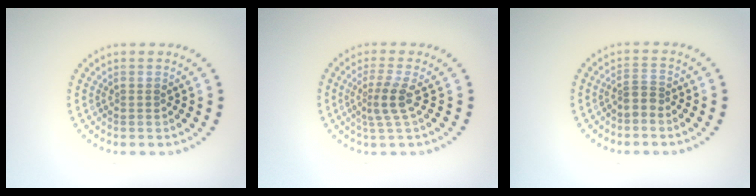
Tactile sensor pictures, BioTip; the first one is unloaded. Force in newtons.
{"total": 2.5, "press": 1.8, "slide": 1.8}
{"total": 1.5, "press": 0.9, "slide": 1.1}